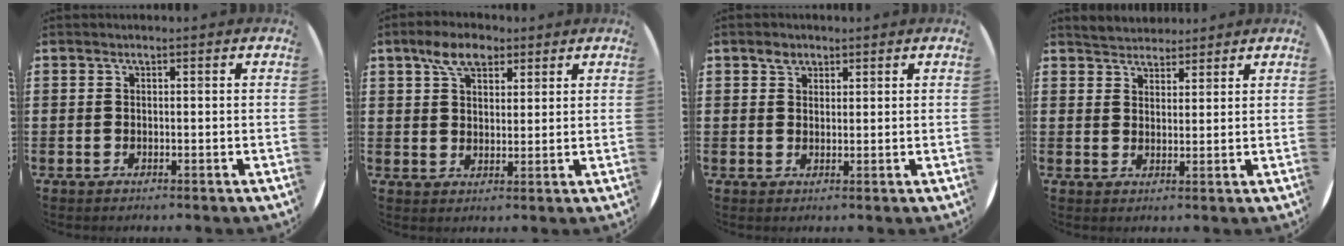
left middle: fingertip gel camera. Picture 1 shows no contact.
{"total": 5.9, "force": [4.1, 3.2, 2.9], "torque": [-0.051, 0.004, 0.072]}
{"total": 2.1, "force": [1.6, 1.2, 0.5], "torque": [-0.003, 0.001, 0.028]}
{"total": 3.3, "force": [3.2, 0.7, -0.1], "torque": [-0.005, -0.002, 0.061]}